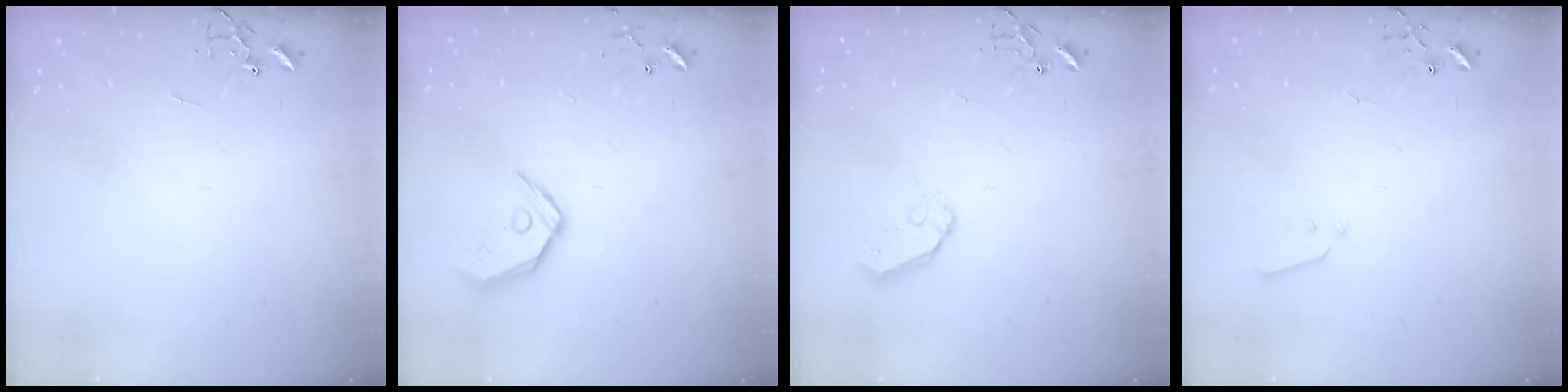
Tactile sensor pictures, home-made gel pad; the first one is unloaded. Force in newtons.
{"total": 12.4, "press": 12.2, "slide": 1.9}
{"total": 6.9, "press": 6.9, "slide": 0.5}
{"total": 3.6, "press": 3.6, "slide": 0.2}